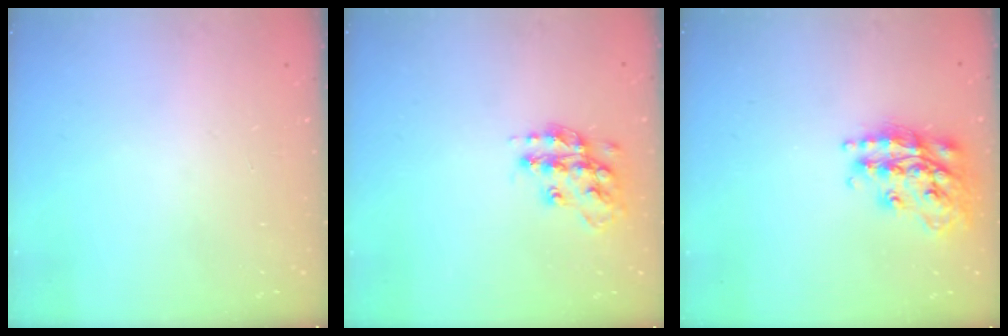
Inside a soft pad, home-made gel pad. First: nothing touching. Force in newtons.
{"total": 15.0, "press": 15.0, "slide": 1.0}
{"total": 17.9, "press": 17.8, "slide": 1.3}